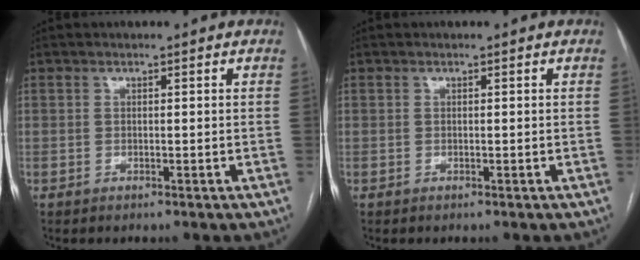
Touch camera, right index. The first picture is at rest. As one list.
[{"total": 0.0}]